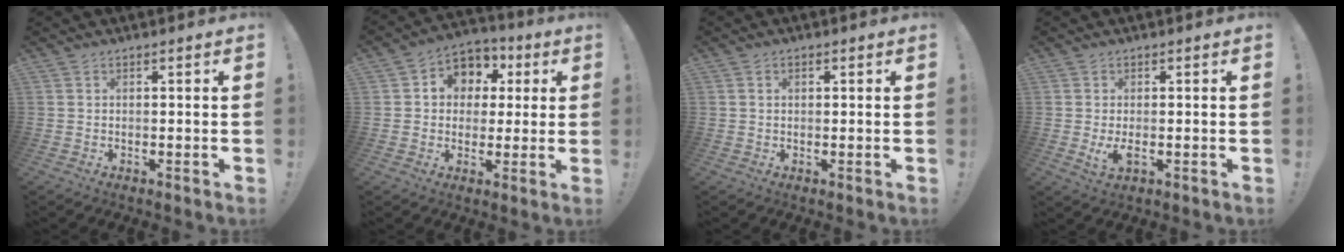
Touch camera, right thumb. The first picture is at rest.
{"total": 9.0, "force": [1.5, 8.3, 3.3], "torque": [-0.041, -0.005, 0.034]}
{"total": 0.9, "force": [0.3, 0.6, 0.5], "torque": [-0.005, 0.002, 0.005]}
{"total": 3.8, "force": [-0.3, 1.7, 3.4], "torque": [-0.055, -0.009, -0.007]}